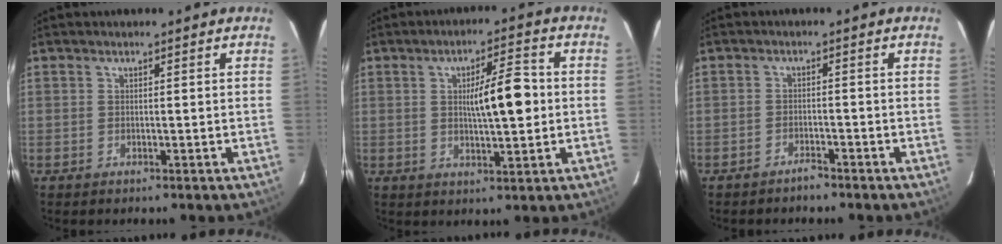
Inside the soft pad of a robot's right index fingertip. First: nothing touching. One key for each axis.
{"total": 8.1, "fx": 0.4, "fy": 1.5, "fz": 8.0, "tx": -0.128, "ty": 0.010, "tz": 0.009}
{"total": 1.8, "fx": -1.7, "fy": 0.4, "fz": 0.5, "tx": -0.010, "ty": -0.001, "tz": -0.026}